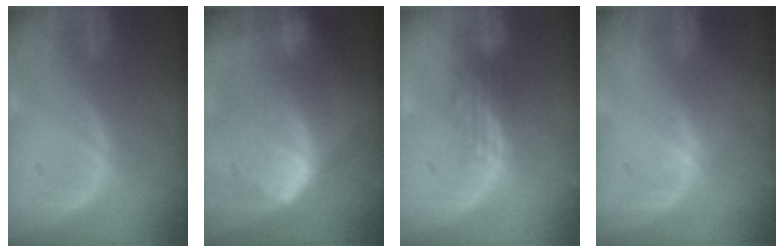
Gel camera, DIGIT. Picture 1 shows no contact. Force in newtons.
{"total": 10.1, "press": 8.7, "slide": 5.2}
{"total": 2.8, "press": 2.6, "slide": 1.2}
{"total": 0.0}